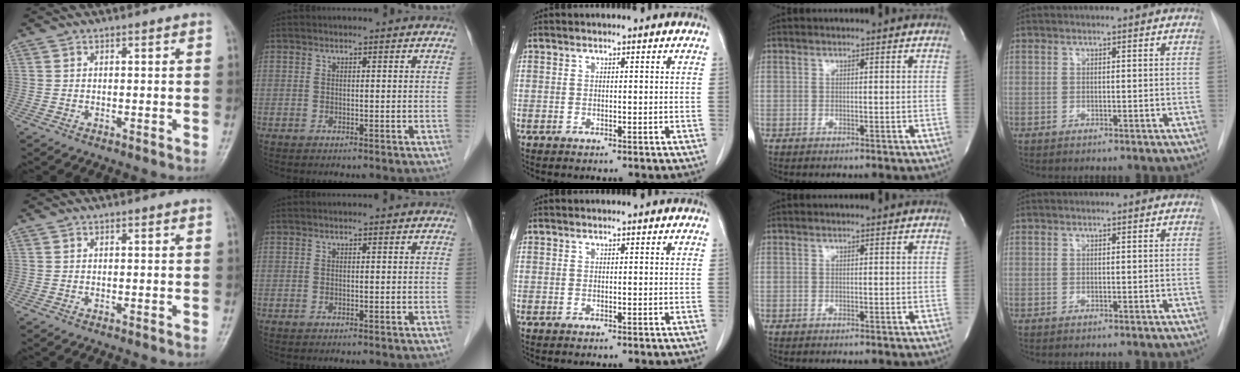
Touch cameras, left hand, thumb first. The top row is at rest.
{}